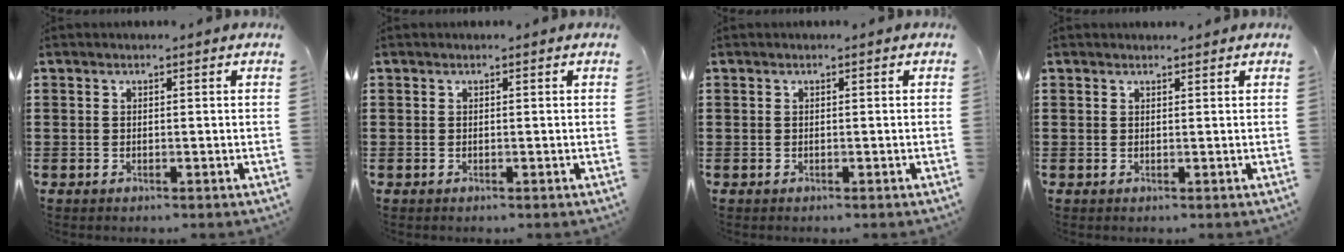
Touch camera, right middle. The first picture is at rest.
{"total": 0.0}
{"total": 0.0}
{"total": 0.6, "force": [0.6, 0.2, 0.0], "torque": [0.006, -0.003, 0.010]}